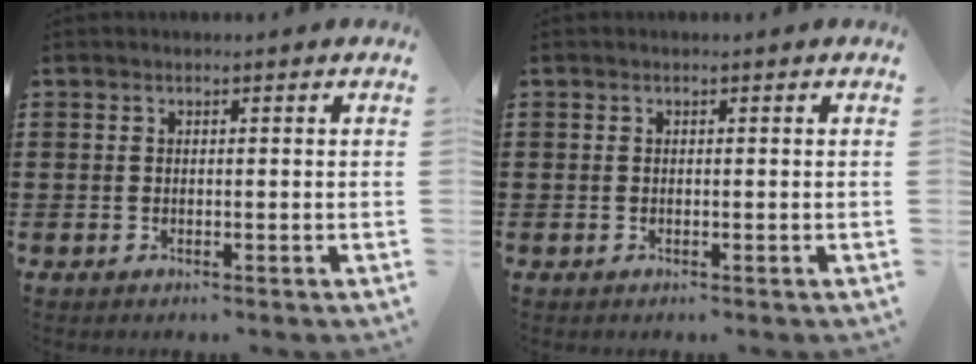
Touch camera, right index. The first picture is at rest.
{"total": 0.0}